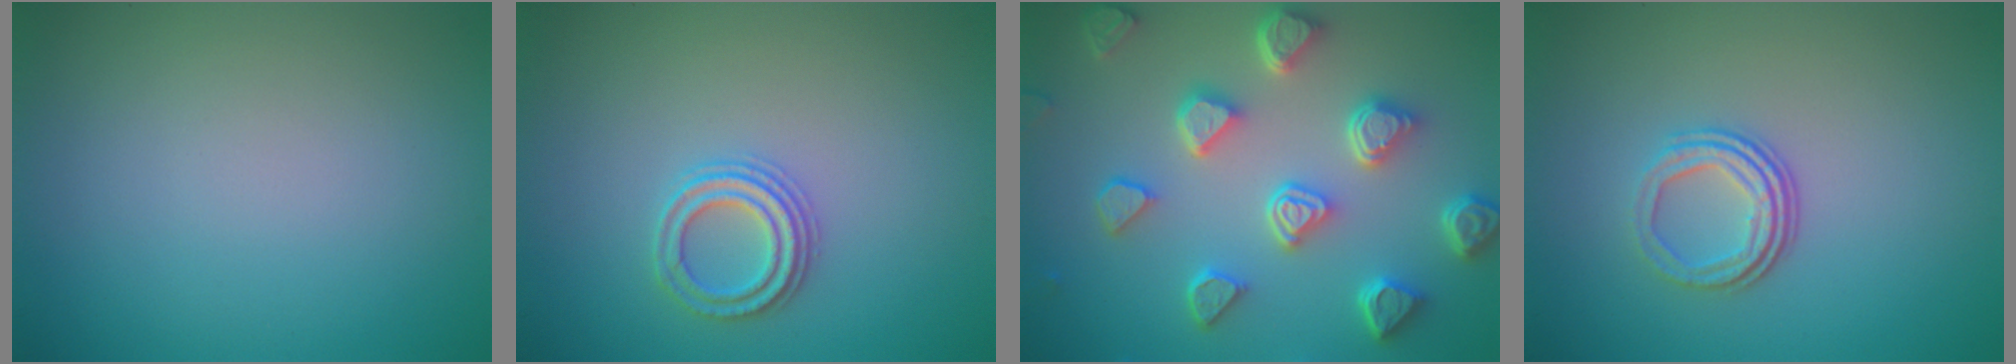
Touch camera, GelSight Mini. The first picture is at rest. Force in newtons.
{"total": 2.3, "press": 2.2, "slide": 0.6}
{"total": 6.6, "press": 5.2, "slide": 3.9}
{"total": 3.4, "press": 2.3, "slide": 2.4}